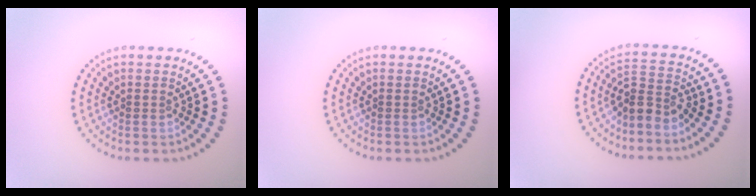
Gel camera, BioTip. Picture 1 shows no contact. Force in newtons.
{"total": 0.0}
{"total": 2.8, "press": 2.2, "slide": 1.8}